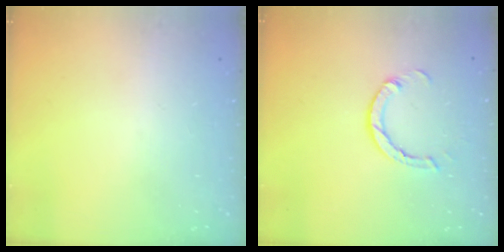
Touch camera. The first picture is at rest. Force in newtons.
{"total": 3.4, "press": 3.4, "slide": 0.2}